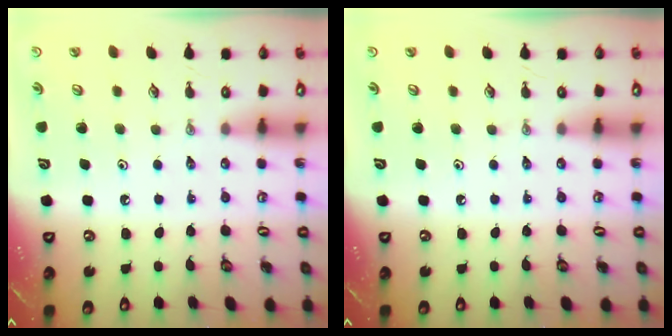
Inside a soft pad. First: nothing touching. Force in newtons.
{"total": 0.0}